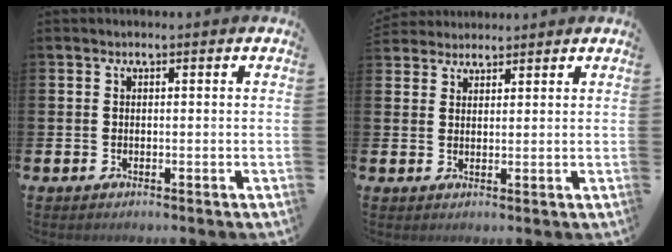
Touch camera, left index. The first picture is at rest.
{"total": 2.9, "force": [2.8, 0.8, -0.3], "torque": [-0.001, -0.008, 0.053]}